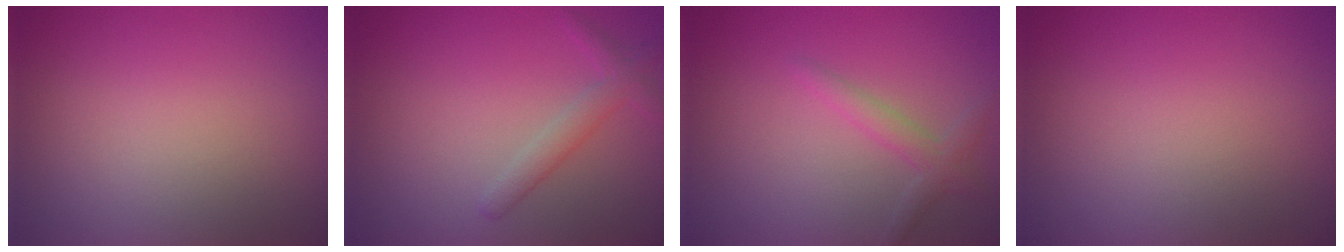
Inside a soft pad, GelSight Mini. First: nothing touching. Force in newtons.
{"total": 2.0, "press": 2.0, "slide": 0.1}
{"total": 1.9, "press": 1.9, "slide": 0.1}
{"total": 0.0}